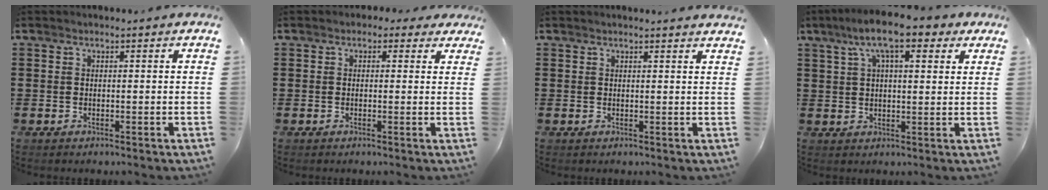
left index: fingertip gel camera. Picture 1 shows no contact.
{"total": 1.3, "force": [0.3, 1.1, 0.6], "torque": [-0.015, 0.007, 0.003]}
{"total": 1.2, "force": [1.1, -0.1, 0.5], "torque": [-0.010, -0.002, 0.021]}
{"total": 9.9, "force": [6.0, 2.8, 7.4], "torque": [-0.149, 0.005, 0.105]}